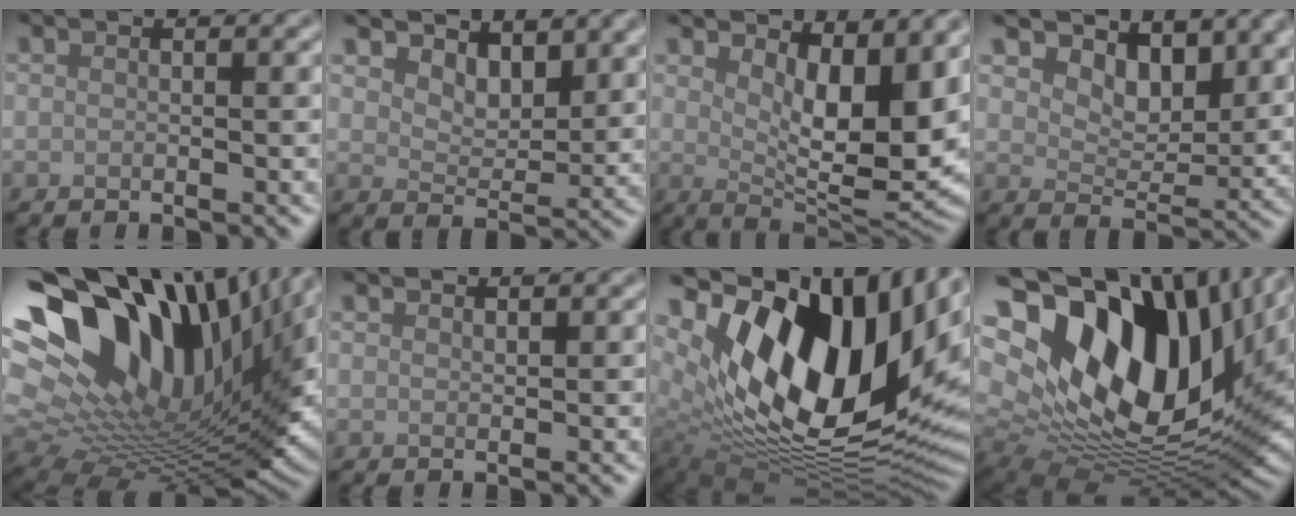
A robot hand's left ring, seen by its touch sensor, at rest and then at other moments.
{"total": 4.3, "force": [3.4, 2.0, 1.8], "torque": [-0.038, -0.011, 0.047]}
{"total": 10.7, "force": [3.0, 4.5, 9.2], "torque": [-0.126, -0.016, 0.051]}
{"total": 6.1, "force": [4.4, 3.2, 2.8], "torque": [-0.049, -0.014, 0.058]}
{"total": 20.2, "force": [7.2, 11.1, 15.2], "torque": [-0.263, 0.001, 0.151]}
{"total": 0.7, "force": [0.7, 0.1, 0.0], "torque": [0.003, -0.001, 0.014]}
{"total": 18.8, "force": [5.1, 11.0, 14.4], "torque": [-0.266, -0.005, 0.098]}
{"total": 20.8, "force": [5.7, 12.5, 15.6], "torque": [-0.289, -0.017, 0.134]}